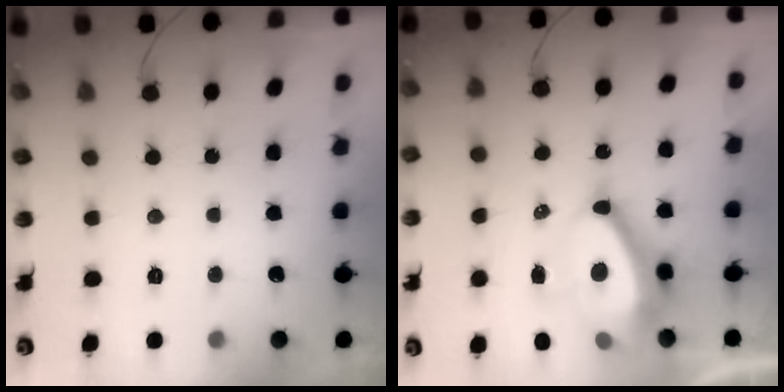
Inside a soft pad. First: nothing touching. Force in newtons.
{"total": 13.7, "press": 13.2, "slide": 3.8}